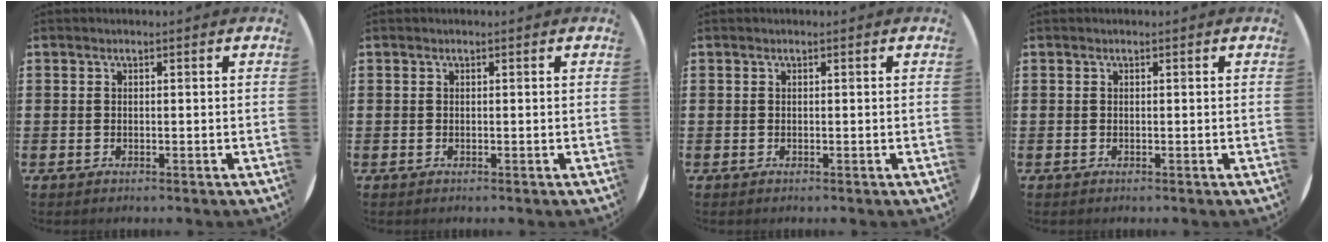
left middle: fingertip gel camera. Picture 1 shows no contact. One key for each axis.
{"total": 0.0}
{"total": 0.0}
{"total": 0.0}